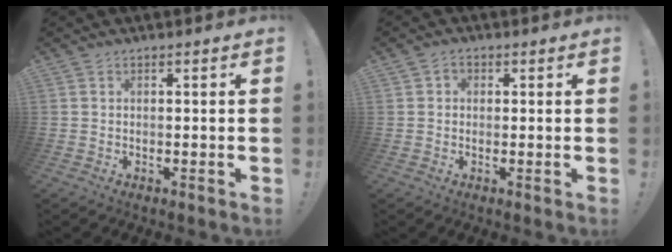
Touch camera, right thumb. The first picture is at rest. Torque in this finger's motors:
{"motor_torque": [-0.26, 0.24, -0.04, -0.11, 0.09]}